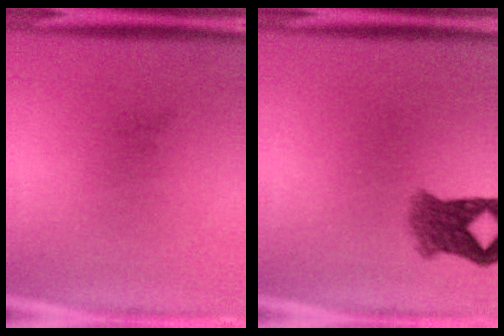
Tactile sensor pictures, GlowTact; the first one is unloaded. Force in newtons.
{"total": 4.4}